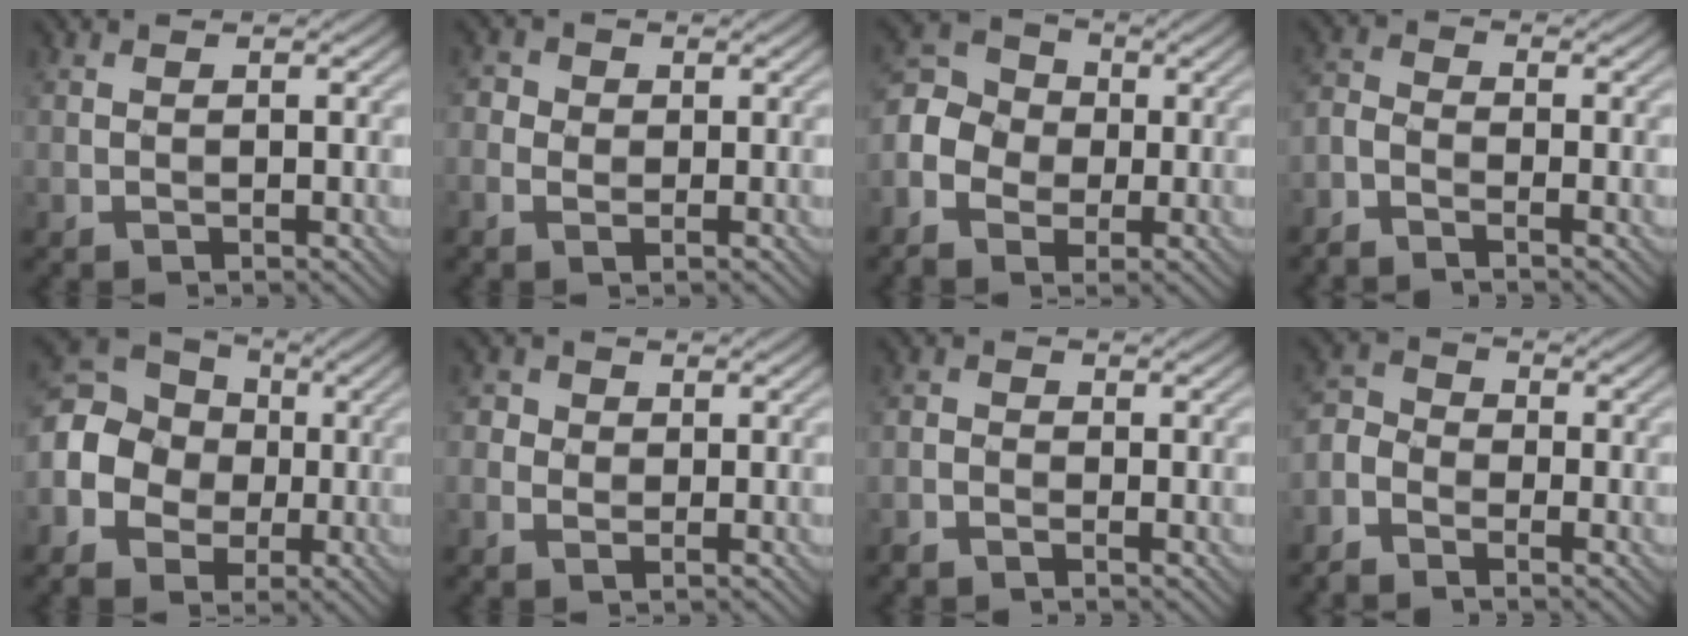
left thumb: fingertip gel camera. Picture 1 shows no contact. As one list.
[{"total": 2.5, "force": [0.1, 2.2, 1.2], "torque": [-0.040, 0.004, 0.002]}, {"total": 7.6, "force": [-1.6, 6.3, 4.0], "torque": [-0.117, 0.000, -0.039]}, {"total": 2.7, "force": [-2.1, 1.1, 1.3], "torque": [-0.043, 0.000, -0.056]}, {"total": 11.7, "force": [-1.9, 10.2, 5.3], "torque": [-0.164, -0.004, -0.061]}, {"total": 2.3, "force": [0.2, 2.1, 0.9], "torque": [-0.032, 0.005, 0.002]}, {"total": 1.4, "force": [-1.2, 0.7, 0.5], "torque": [-0.020, 0.002, -0.027]}, {"total": 3.9, "force": [-2.8, 2.2, 1.5], "torque": [-0.050, 0.003, -0.069]}]